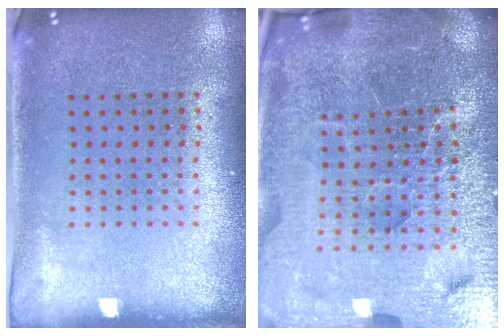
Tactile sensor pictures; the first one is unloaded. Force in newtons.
{"total": 7.1, "press": 6.2, "slide": 3.4}